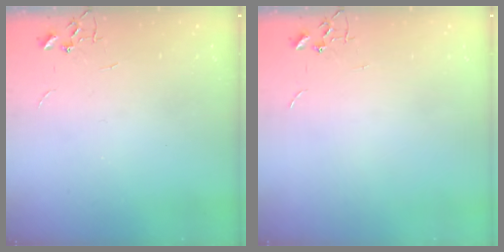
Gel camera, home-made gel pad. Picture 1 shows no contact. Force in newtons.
{"total": 0.0}